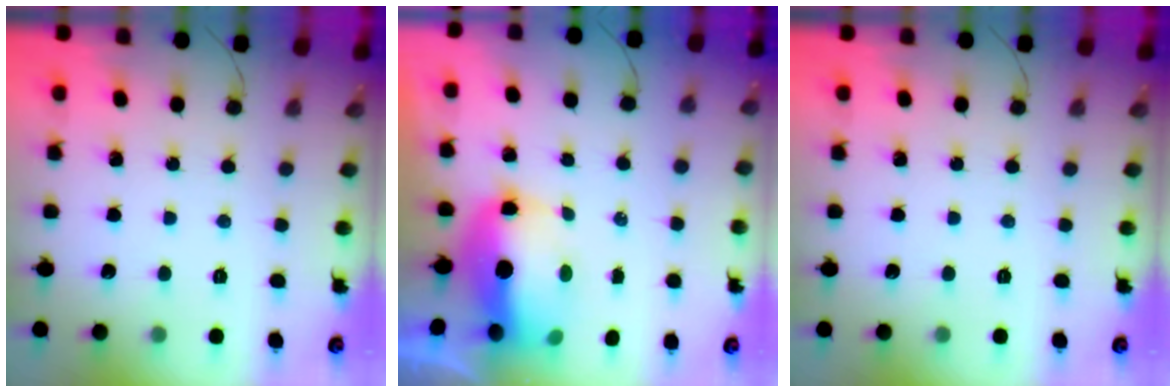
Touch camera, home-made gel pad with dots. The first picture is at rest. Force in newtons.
{"total": 9.8, "press": 9.6, "slide": 2.1}
{"total": 0.0}